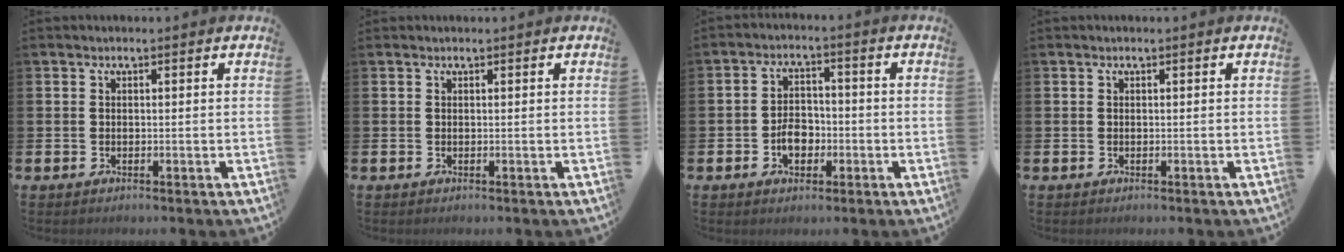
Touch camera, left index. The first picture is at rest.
{"total": 0.0}
{"total": 4.1, "force": [-1.3, 2.9, 2.6], "torque": [-0.030, -0.002, -0.030]}
{"total": 0.0}